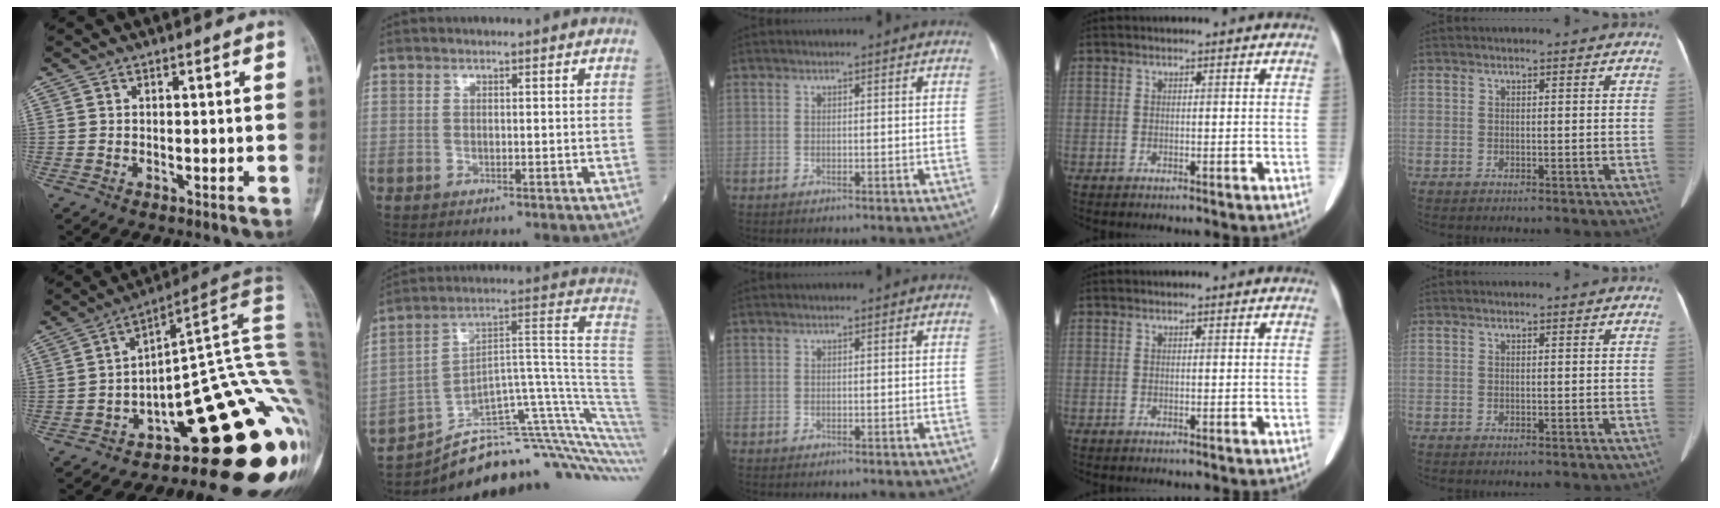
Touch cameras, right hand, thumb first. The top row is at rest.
{"thumb": {"total": 26.0, "force": [-7.6, 8.5, 23.4], "torque": [-0.178, 0.083, -0.091]}, "index": {"total": 24.7, "force": [-21.0, 2.0, 12.9], "torque": [-0.064, 0.065, -0.293]}}